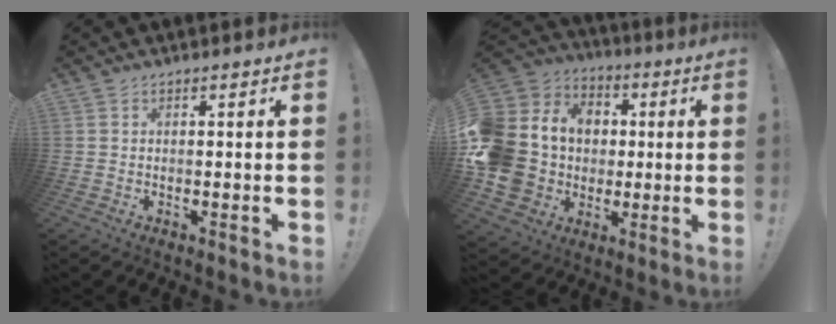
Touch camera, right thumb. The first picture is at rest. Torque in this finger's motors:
{"motor_torque": [0.57, 0.58, 0.69, -0.52, 0.49]}